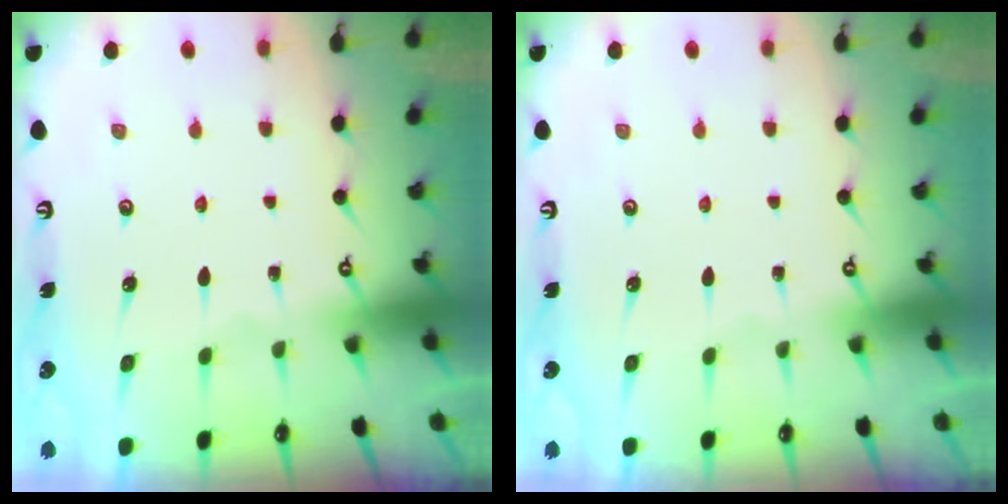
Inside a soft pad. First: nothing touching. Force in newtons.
{"total": 0.0}